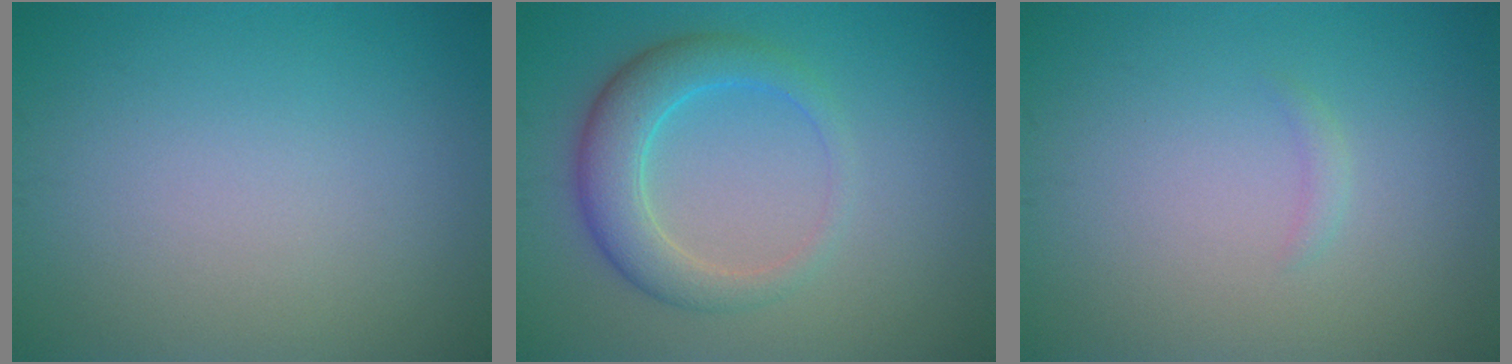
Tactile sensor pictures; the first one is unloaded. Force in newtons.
{"total": 4.4, "press": 4.4, "slide": 0.1}
{"total": 0.6, "press": 0.6, "slide": 0.1}